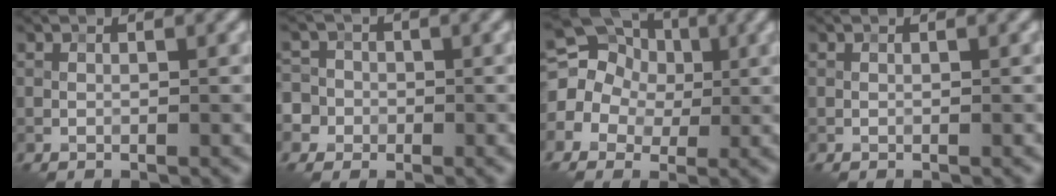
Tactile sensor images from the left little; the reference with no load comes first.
{"total": 5.6, "force": [-1.4, 5.2, 1.4], "torque": [-0.023, 0.015, -0.060]}
{"total": 10.9, "force": [0.7, 10.0, 4.2], "torque": [-0.092, 0.033, -0.034]}
{"total": 0.0}